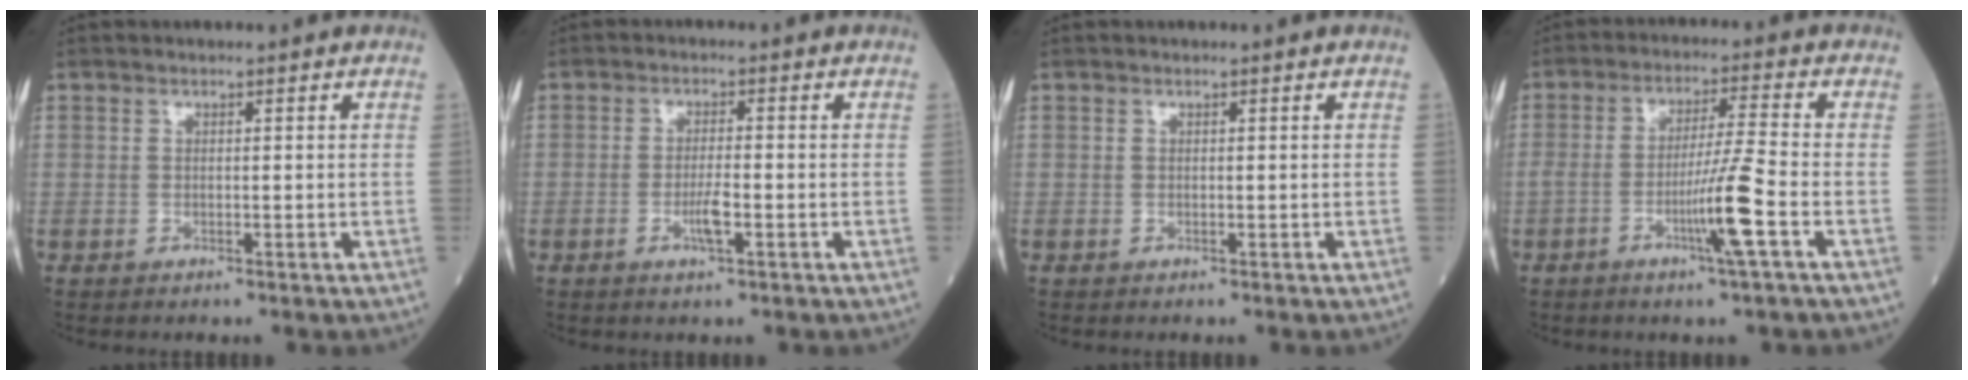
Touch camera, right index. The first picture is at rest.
{"total": 3.0, "force": [-1.0, 0.3, 2.9], "torque": [-0.058, -0.001, -0.015]}
{"total": 0.0}
{"total": 7.7, "force": [-2.9, -1.2, 7.1], "torque": [-0.134, -0.007, -0.053]}